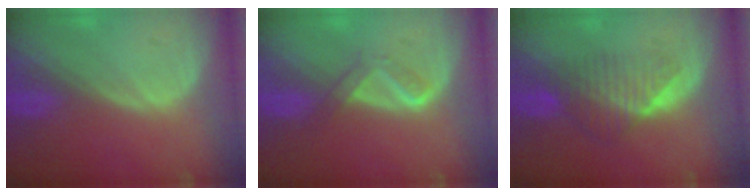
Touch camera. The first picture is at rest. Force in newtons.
{"total": 3.2, "press": 3.1, "slide": 0.7}
{"total": 6.6, "press": 5.8, "slide": 3.2}